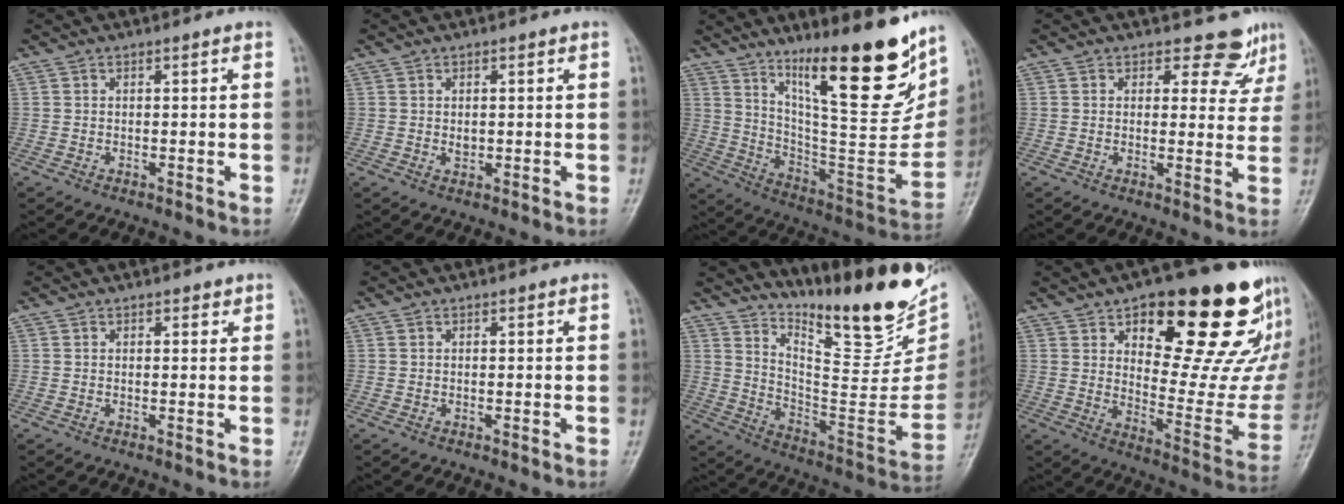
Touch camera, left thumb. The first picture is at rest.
{"total": 1.4, "force": [0.2, 1.1, 0.9], "torque": [-0.010, -0.001, 0.004]}
{"total": 24.5, "force": [15.9, 5.5, 17.8], "torque": [-0.235, -0.092, 0.267]}
{"total": 5.4, "force": [4.4, 3.1, 0.7], "torque": [0.020, -0.034, 0.041]}
{"total": 1.1, "force": [0.7, 0.7, 0.5], "torque": [0.003, -0.003, 0.006]}
{"total": 0.0}
{"total": 27.2, "force": [20.0, 7.9, 16.7], "torque": [-0.213, -0.130, 0.300]}
{"total": 28.2, "force": [16.4, 10.9, 20.2], "torque": [-0.222, -0.068, 0.239]}